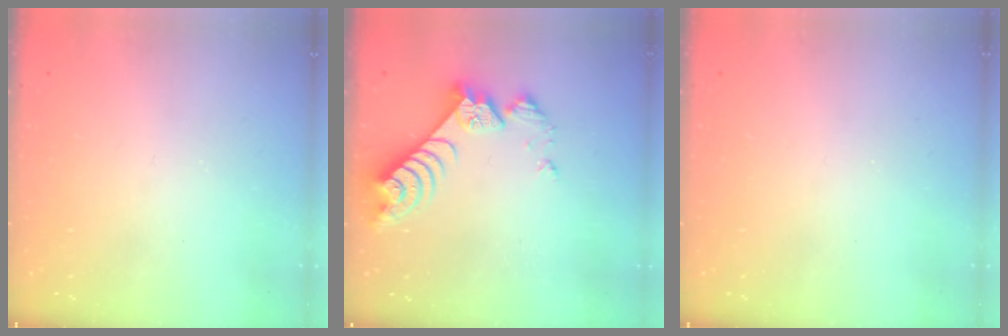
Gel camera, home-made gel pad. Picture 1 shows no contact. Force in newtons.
{"total": 8.0, "press": 8.0, "slide": 0.8}
{"total": 0.0}